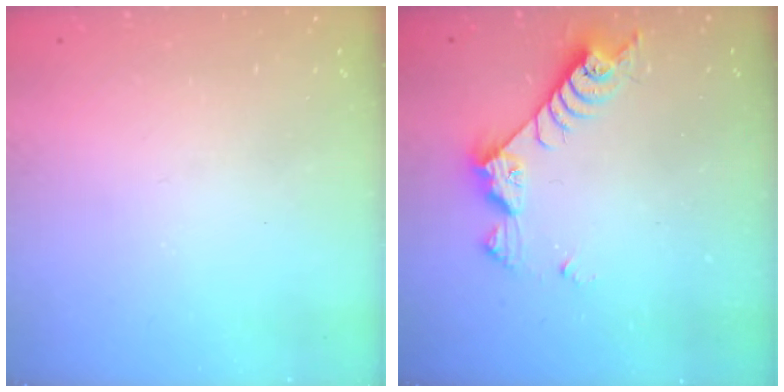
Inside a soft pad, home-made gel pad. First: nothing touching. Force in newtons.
{"total": 7.9, "press": 7.9, "slide": 0.7}